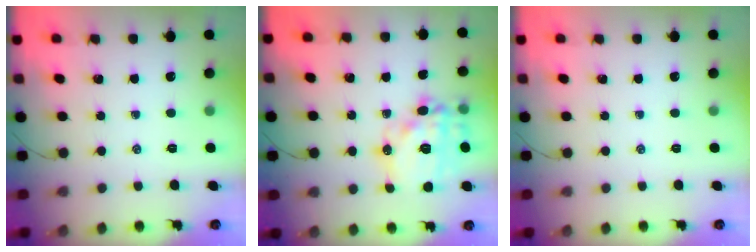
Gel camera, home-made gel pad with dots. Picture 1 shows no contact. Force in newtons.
{"total": 18.1, "press": 17.9, "slide": 2.5}
{"total": 0.0}